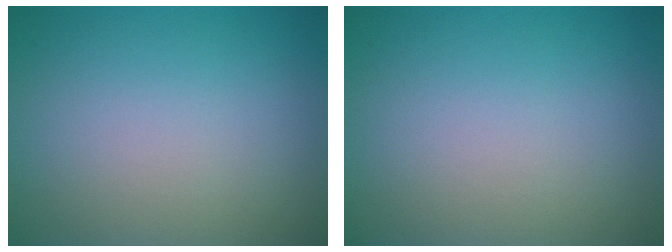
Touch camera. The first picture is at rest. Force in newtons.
{"total": 0.0}